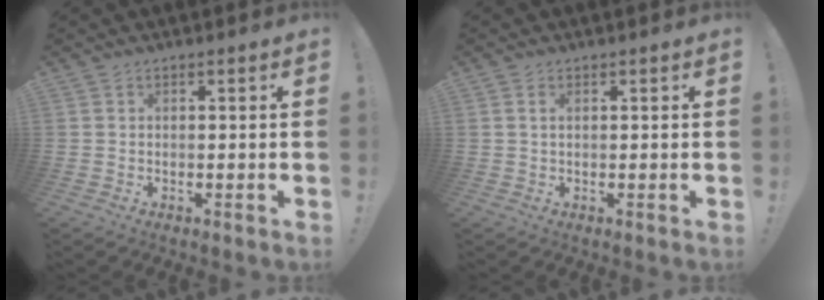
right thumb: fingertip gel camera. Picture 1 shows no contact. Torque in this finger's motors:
{"motor_torque": [-0.23, -0.19, 0.02, -0.13, 0.04]}